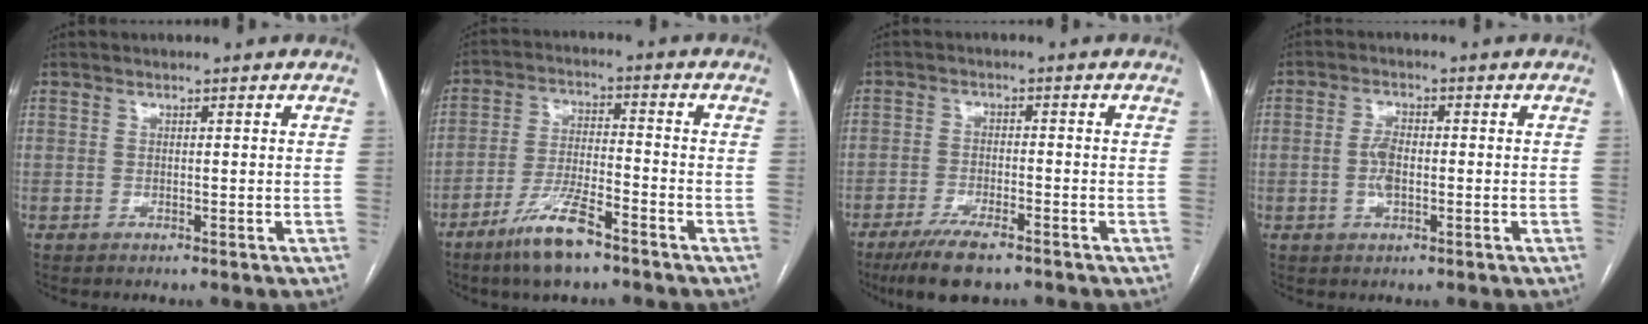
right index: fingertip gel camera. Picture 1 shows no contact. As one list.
[{"total": 9.3, "force": [-6.3, 1.5, 6.7], "torque": [-0.132, -0.014, -0.117]}, {"total": 7.9, "force": [-5.8, 1.6, 5.1], "torque": [-0.089, -0.016, -0.097]}, {"total": 3.6, "force": [-0.6, 1.6, 3.2], "torque": [-0.069, 0.004, -0.012]}]